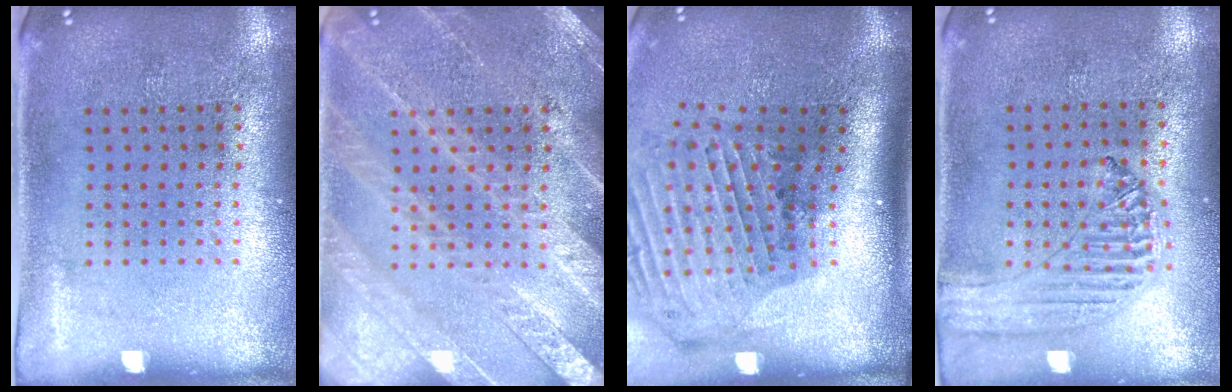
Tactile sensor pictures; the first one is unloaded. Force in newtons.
{"total": 4.4, "press": 4.3, "slide": 0.7}
{"total": 3.0, "press": 2.2, "slide": 2.0}
{"total": 0.9, "press": 0.9, "slide": 0.1}